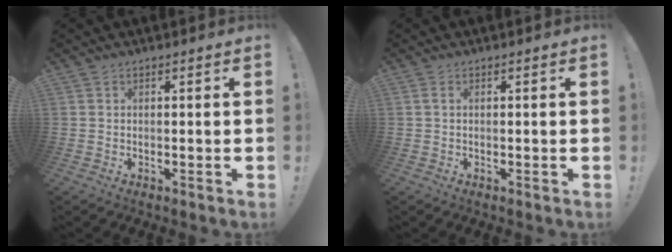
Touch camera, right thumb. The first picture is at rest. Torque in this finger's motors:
{"motor_torque": [-0.05, -0.05, 0.00, 0.00, 0.00]}